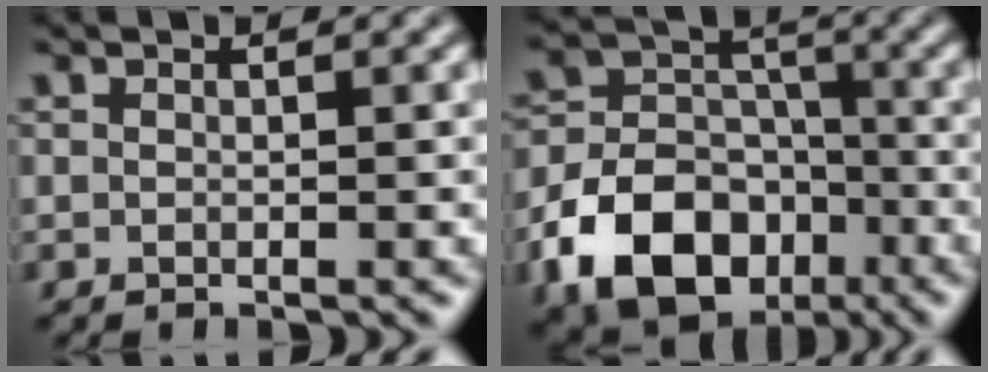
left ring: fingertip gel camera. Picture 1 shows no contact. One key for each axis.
{"total": 11.9, "fx": -5.8, "fy": 8.4, "fz": 6.1, "tx": -0.113, "ty": -0.007, "tz": -0.115}